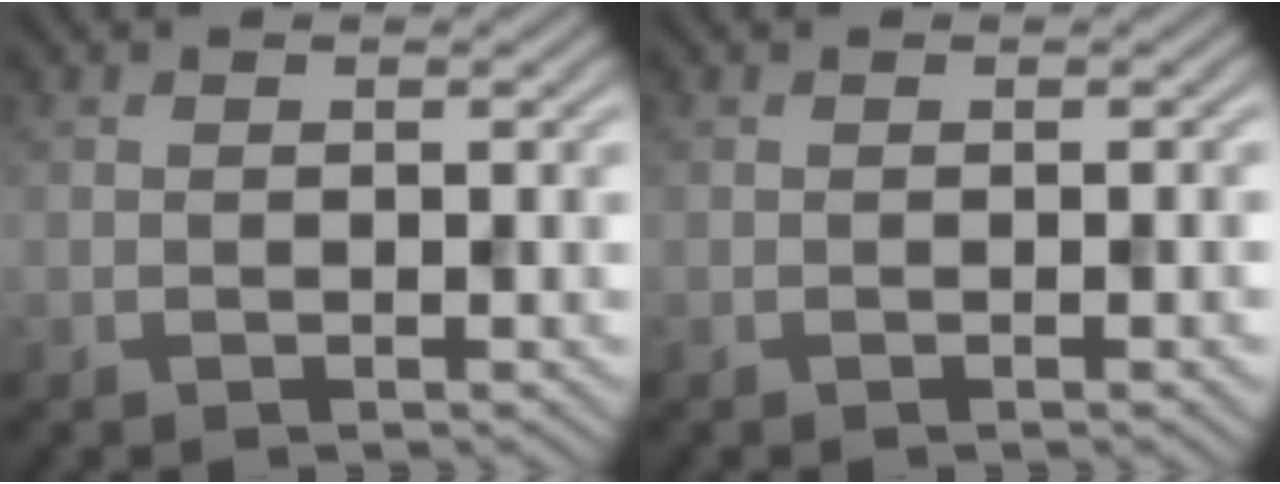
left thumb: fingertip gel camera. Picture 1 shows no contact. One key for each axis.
{"total": 1.1, "fx": -0.3, "fy": 0.1, "fz": 1.1, "tx": -0.014, "ty": 0.000, "tz": -0.004}